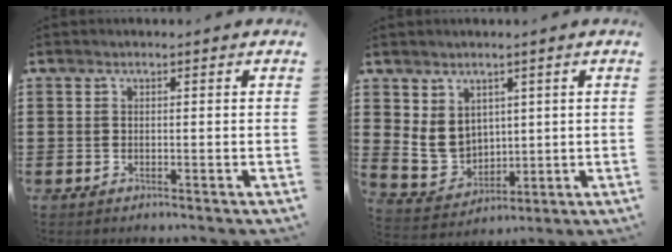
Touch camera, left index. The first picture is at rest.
{"total": 6.6, "force": [1.6, 5.6, 3.0], "torque": [-0.080, 0.001, 0.032]}